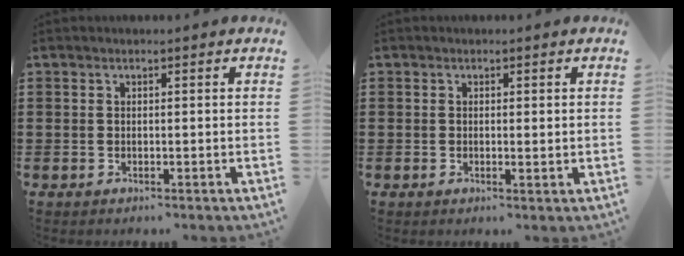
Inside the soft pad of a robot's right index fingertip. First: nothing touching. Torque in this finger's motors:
{"motor_torque": [-0.20, 0.34, -0.02, -0.01]}